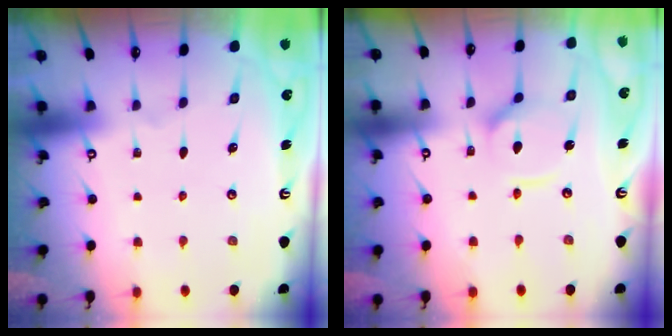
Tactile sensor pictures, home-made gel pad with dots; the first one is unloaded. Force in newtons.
{"total": 10.2, "press": 10.2, "slide": 1.2}